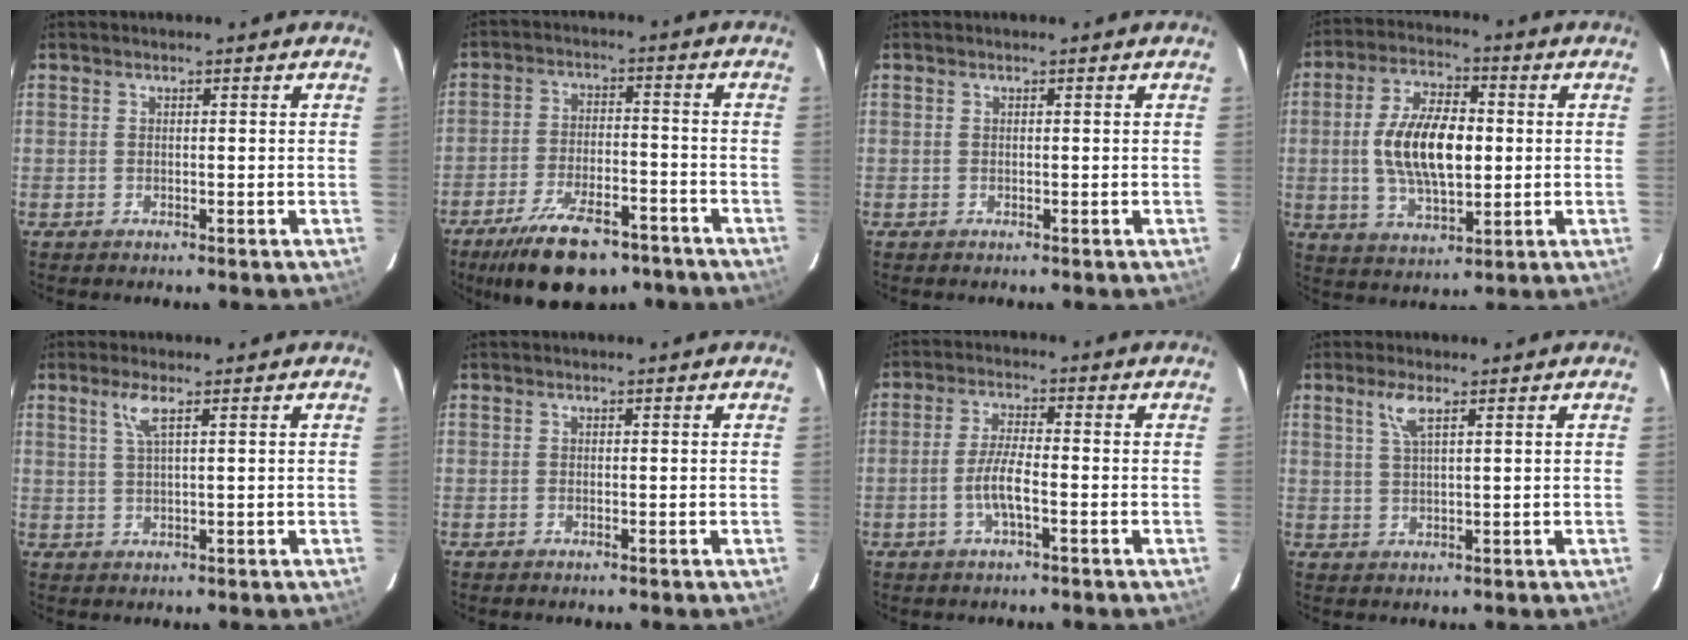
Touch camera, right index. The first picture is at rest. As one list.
[{"total": 16.2, "force": [-11.6, 6.8, 9.1], "torque": [-0.183, -0.013, -0.176]}, {"total": 0.0}, {"total": 13.5, "force": [0.1, 6.4, 11.8], "torque": [-0.228, 0.006, 0.004]}, {"total": 3.0, "force": [1.6, 0.0, 2.5], "torque": [-0.053, 0.001, 0.033]}, {"total": 0.0}, {"total": 5.2, "force": [-1.9, 0.9, 4.8], "torque": [-0.099, 0.001, -0.037]}, {"total": 3.4, "force": [2.0, 0.6, 2.8], "torque": [-0.056, 0.004, 0.040]}]